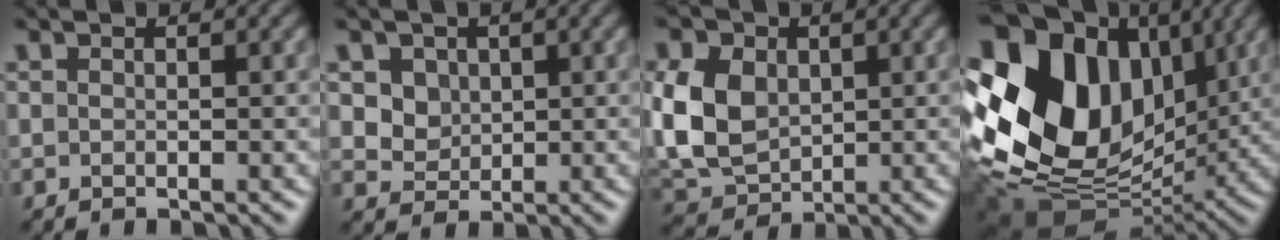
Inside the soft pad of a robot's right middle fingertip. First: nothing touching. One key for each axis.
{"total": 3.2, "fx": 1.7, "fy": 2.5, "fz": 1.1, "tx": -0.044, "ty": -0.004, "tz": 0.045}
{"total": 7.3, "fx": 1.1, "fy": 5.5, "fz": 4.6, "tx": -0.125, "ty": 0.009, "tz": 0.015}
{"total": 17.2, "fx": 3.4, "fy": 12.8, "fz": 10.9, "tx": -0.234, "ty": 0.008, "tz": 0.071}